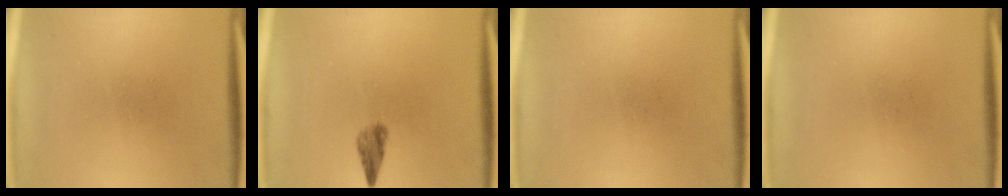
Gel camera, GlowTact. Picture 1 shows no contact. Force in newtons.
{"total": 2.2}
{"total": 0.0}
{"total": 0.0}